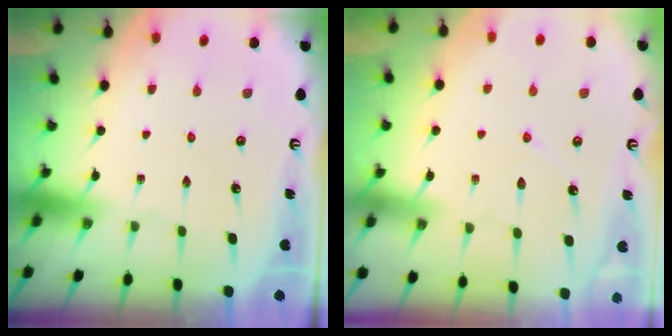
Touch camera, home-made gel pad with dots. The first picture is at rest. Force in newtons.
{"total": 3.6, "press": 3.6, "slide": 0.5}